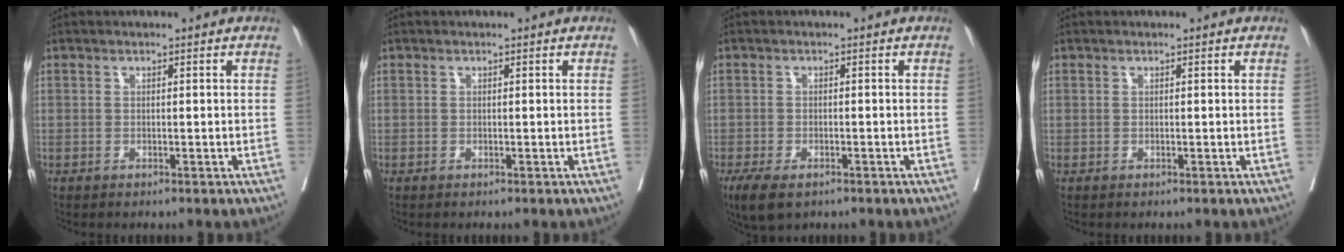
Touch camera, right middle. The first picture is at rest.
{"total": 0.0}
{"total": 4.9, "force": [-3.2, 2.1, 3.1], "torque": [-0.061, -0.011, -0.051]}
{"total": 0.0}